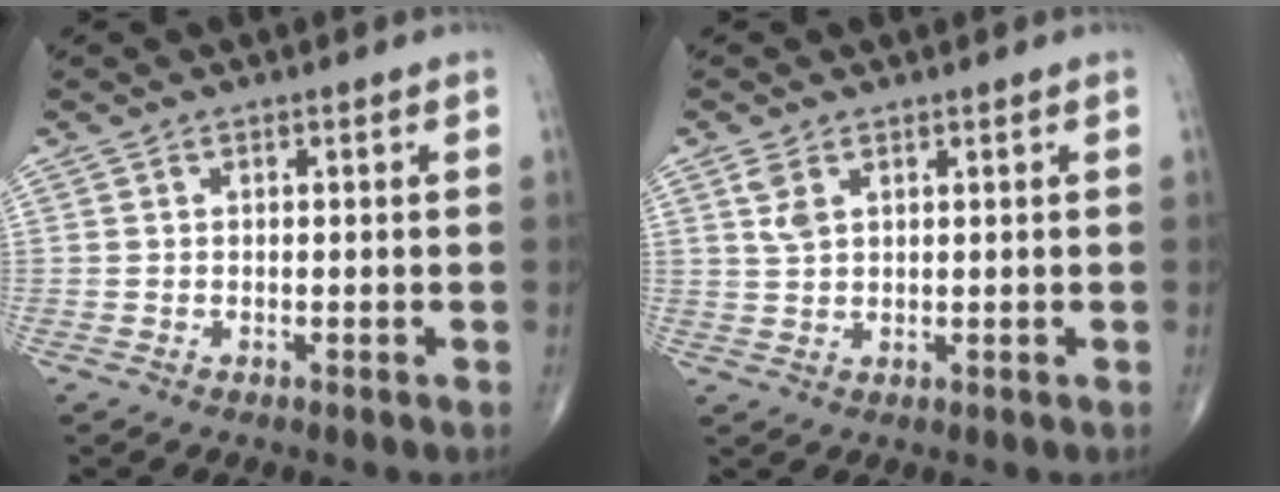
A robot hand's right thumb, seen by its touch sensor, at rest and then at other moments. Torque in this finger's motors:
{"motor_torque": [0.04, 0.81, 0.69, 0.32, 0.02]}